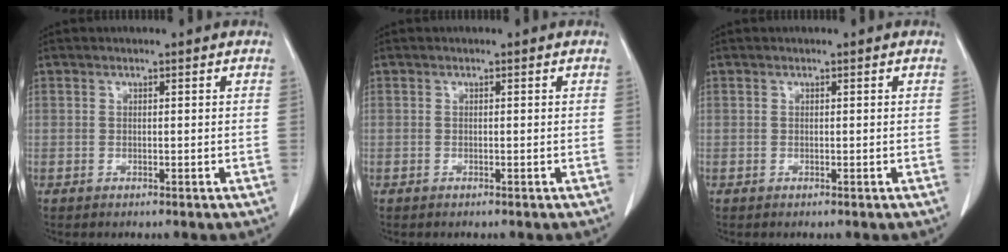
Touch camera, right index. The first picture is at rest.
{"total": 0.0}
{"total": 0.0}